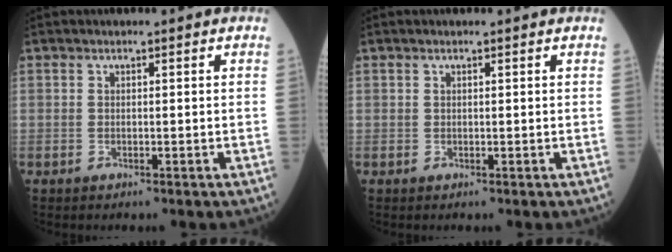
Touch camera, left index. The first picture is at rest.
{"total": 0.0}